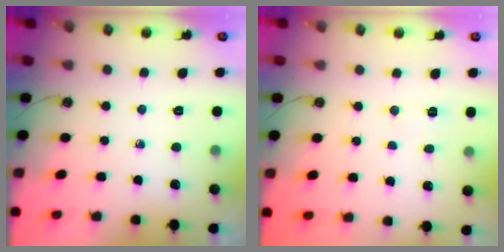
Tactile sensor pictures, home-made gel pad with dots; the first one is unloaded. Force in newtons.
{"total": 4.4, "press": 4.3, "slide": 1.1}